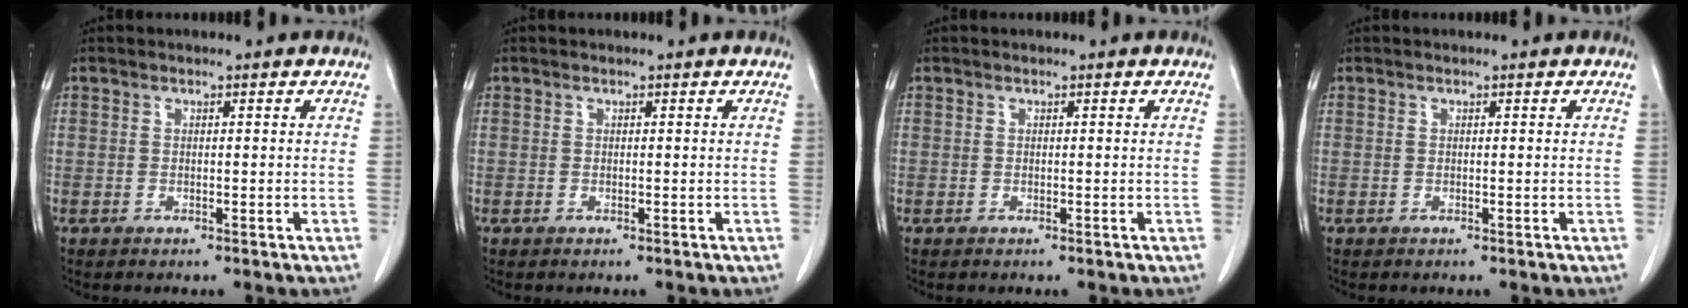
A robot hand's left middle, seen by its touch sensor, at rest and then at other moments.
{"total": 0.0}
{"total": 0.0}
{"total": 0.0}